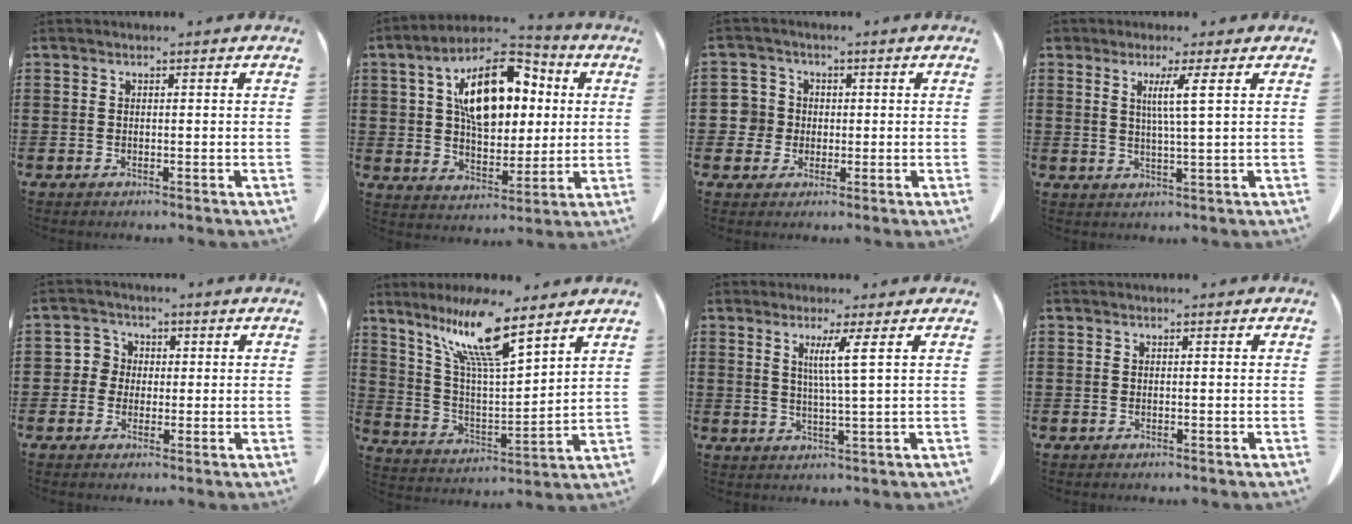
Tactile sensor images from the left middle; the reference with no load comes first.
{"total": 13.8, "force": [4.0, 7.9, 10.5], "torque": [-0.188, 0.012, 0.068]}
{"total": 4.2, "force": [0.1, 4.1, 1.0], "torque": [-0.050, 0.010, -0.003]}
{"total": 3.5, "force": [1.5, -0.5, 3.1], "torque": [-0.066, -0.007, 0.023]}
{"total": 2.6, "force": [0.2, 2.6, 0.4], "torque": [-0.021, 0.010, 0.002]}
{"total": 13.1, "force": [9.1, 2.1, 9.2], "torque": [-0.202, -0.025, 0.155]}
{"total": 3.8, "force": [1.5, -0.9, 3.4], "torque": [-0.070, -0.009, 0.023]}
{"total": 0.0}